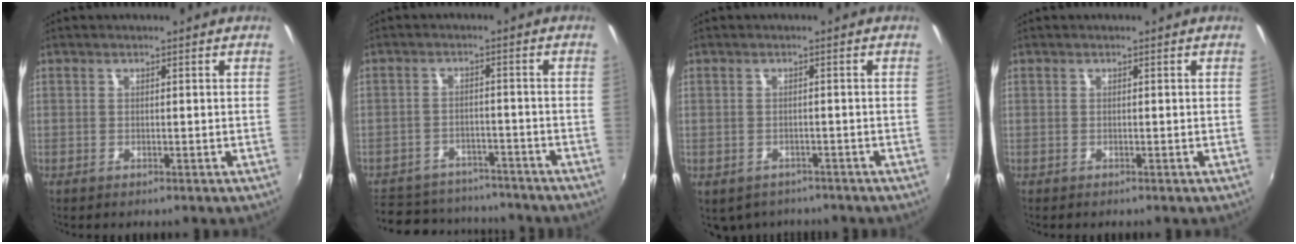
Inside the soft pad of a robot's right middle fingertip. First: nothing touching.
{"total": 16.4, "force": [-13.8, 7.1, 5.3], "torque": [-0.137, 0.015, -0.188]}
{"total": 5.2, "force": [-4.0, 2.8, 1.7], "torque": [-0.043, -0.026, -0.051]}
{"total": 0.0}